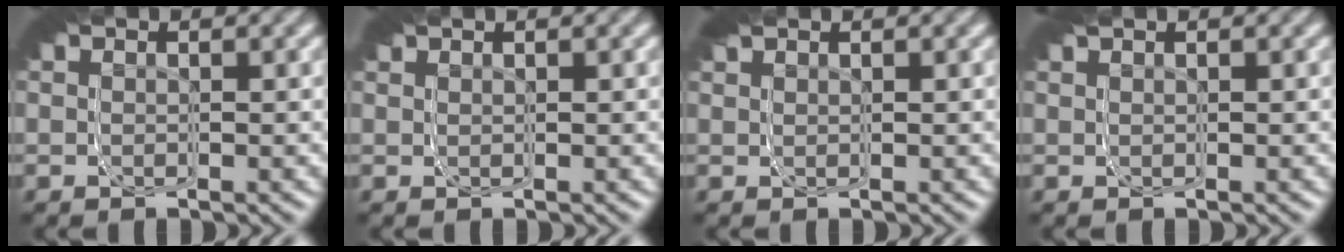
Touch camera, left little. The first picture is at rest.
{"total": 0.8, "force": [0.6, 0.5, 0.3], "torque": [-0.015, -0.002, 0.010]}
{"total": 1.2, "force": [0.8, 0.6, 0.6], "torque": [-0.021, 0.002, 0.013]}
{"total": 0.7, "force": [0.5, 0.2, 0.5], "torque": [-0.018, 0.002, 0.008]}